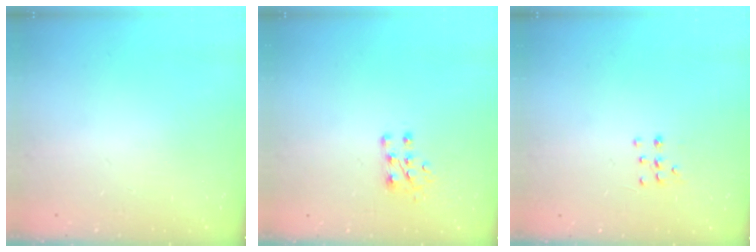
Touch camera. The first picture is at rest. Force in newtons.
{"total": 7.1, "press": 7.0, "slide": 0.9}
{"total": 5.9, "press": 5.8, "slide": 1.1}